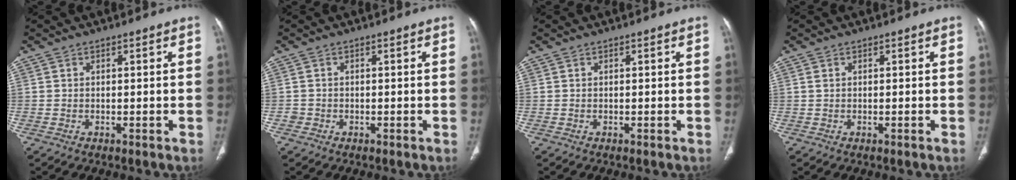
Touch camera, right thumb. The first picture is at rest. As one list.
[{"total": 1.3, "force": [-0.6, 1.1, 0.0], "torque": [0.002, 0.005, -0.018]}, {"total": 0.0}, {"total": 0.6, "force": [0.0, 0.2, 0.5], "torque": [-0.011, -0.001, 0.001]}]